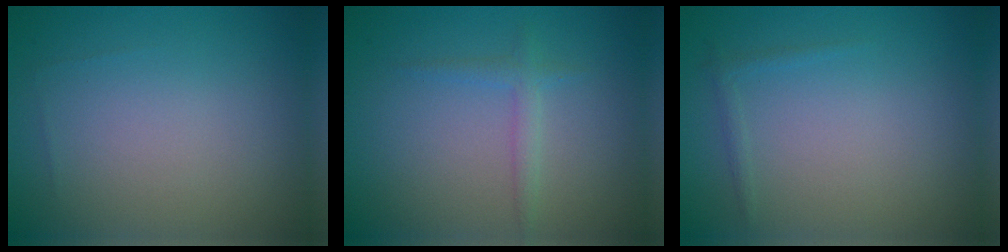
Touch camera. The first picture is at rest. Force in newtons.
{"total": 1.4, "press": 1.4, "slide": 0.0}
{"total": 0.7, "press": 0.7, "slide": 0.0}